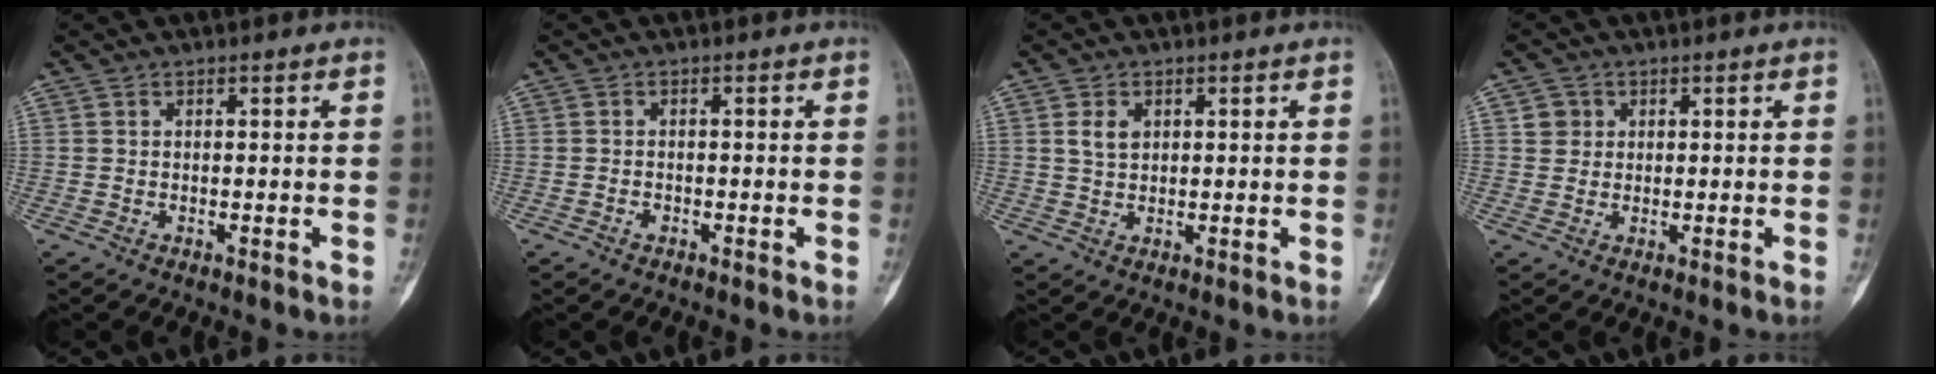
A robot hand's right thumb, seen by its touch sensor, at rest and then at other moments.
{"total": 0.7, "force": [-0.5, 0.5, 0.2], "torque": [0.000, 0.002, -0.009]}
{"total": 3.1, "force": [1.0, 2.1, 2.0], "torque": [-0.031, -0.002, 0.021]}
{"total": 2.6, "force": [0.8, 2.4, 0.4], "torque": [0.007, -0.001, 0.010]}